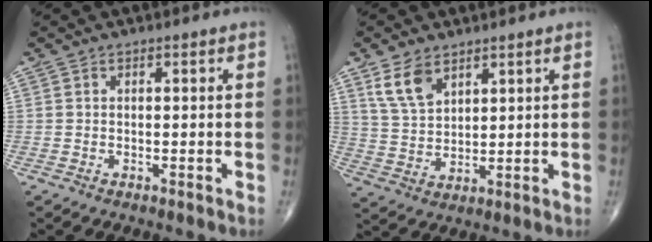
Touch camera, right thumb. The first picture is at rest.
{"total": 7.2, "force": [4.4, 4.0, 4.1], "torque": [-0.069, -0.019, 0.097]}